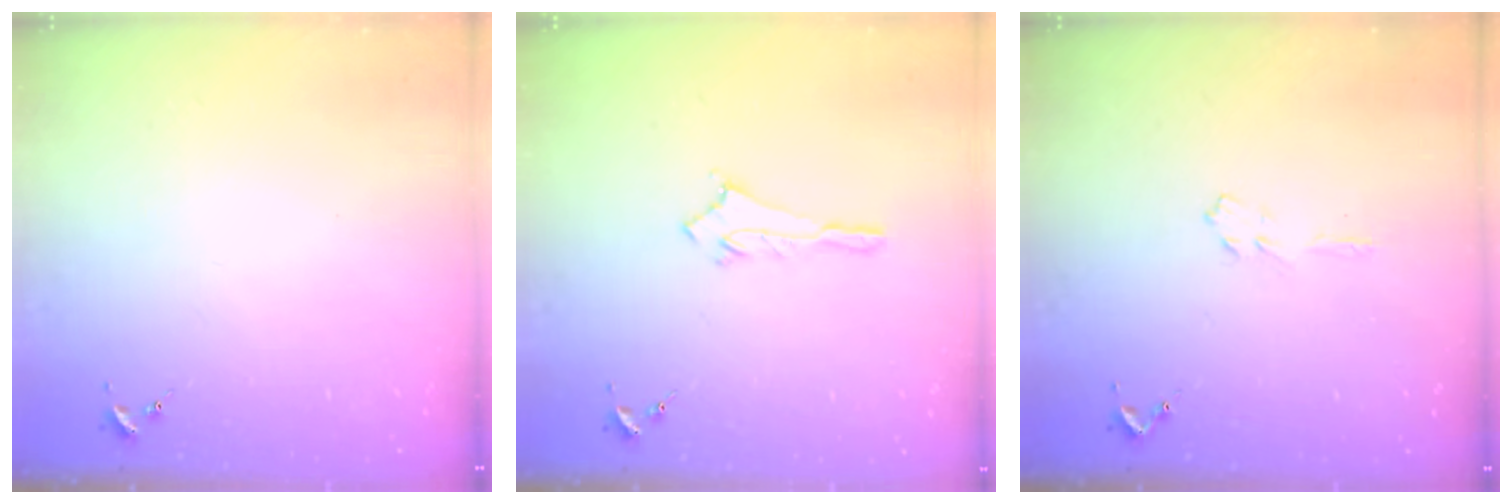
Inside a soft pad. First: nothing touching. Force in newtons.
{"total": 2.9, "press": 2.9, "slide": 0.2}
{"total": 3.2, "press": 3.1, "slide": 0.4}